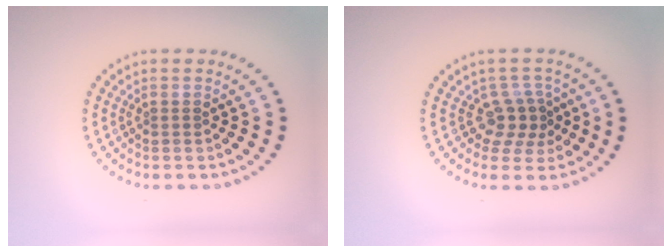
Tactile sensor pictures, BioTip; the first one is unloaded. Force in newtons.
{"total": 2.7, "press": 2.1, "slide": 1.7}